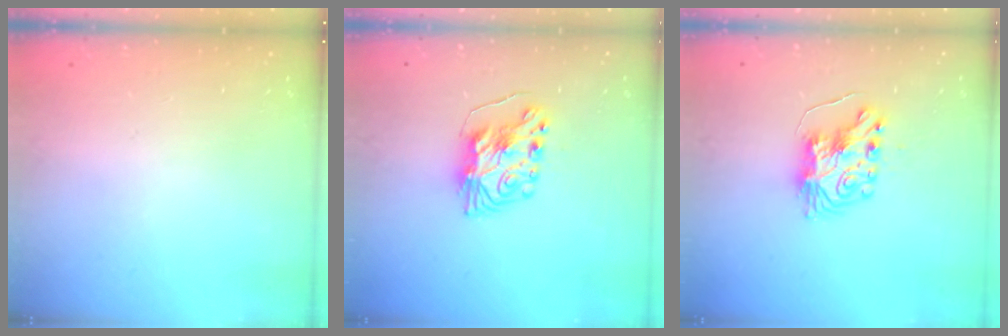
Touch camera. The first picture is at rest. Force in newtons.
{"total": 8.2, "press": 8.2, "slide": 0.6}
{"total": 8.4, "press": 8.4, "slide": 0.6}